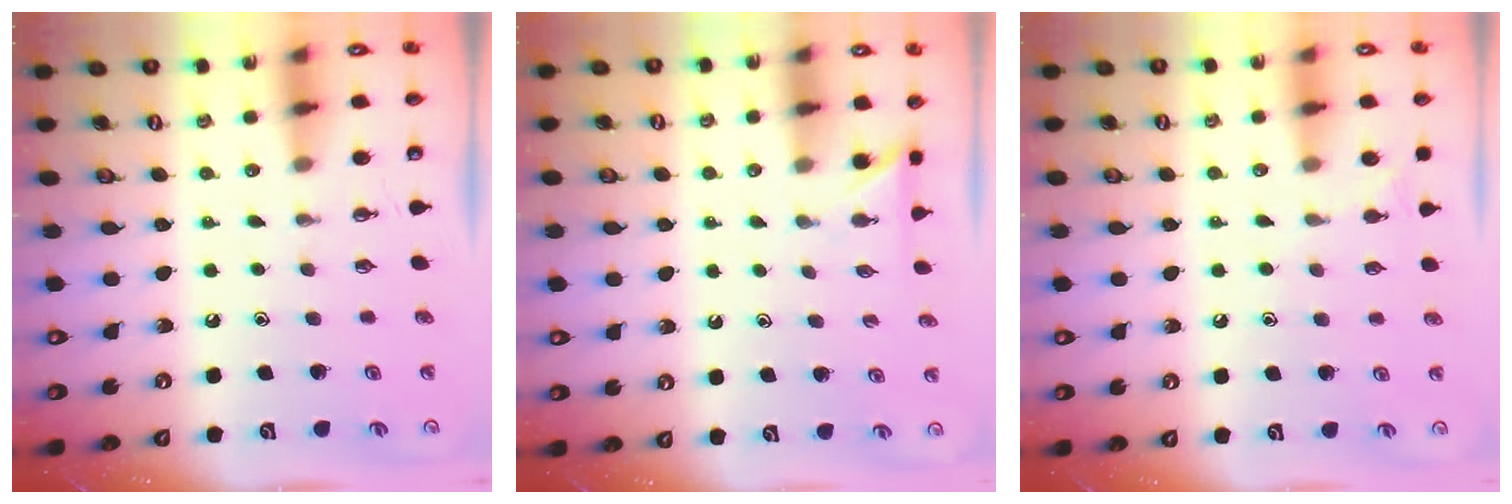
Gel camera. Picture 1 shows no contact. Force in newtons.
{"total": 2.3, "press": 2.3, "slide": 0.2}
{"total": 6.9, "press": 6.8, "slide": 0.7}